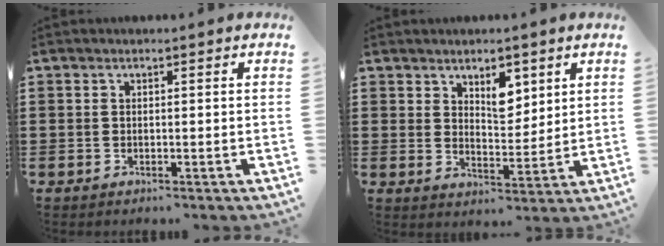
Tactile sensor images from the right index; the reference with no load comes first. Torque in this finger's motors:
{"motor_torque": [-0.01, 0.19, 0.29, 0.01]}